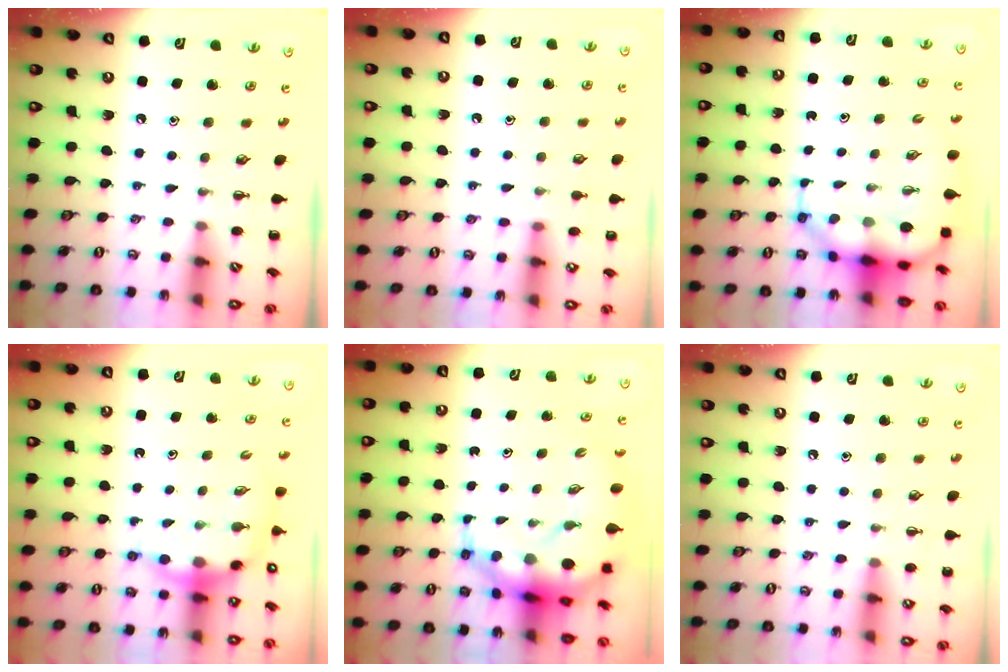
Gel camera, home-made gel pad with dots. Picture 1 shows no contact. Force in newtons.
{"total": 5.7, "press": 5.5, "slide": 1.5}
{"total": 8.0, "press": 7.7, "slide": 2.2}
{"total": 7.7, "press": 7.6, "slide": 0.9}
{"total": 12.9, "press": 12.5, "slide": 3.5}
{"total": 6.3, "press": 6.0, "slide": 1.9}